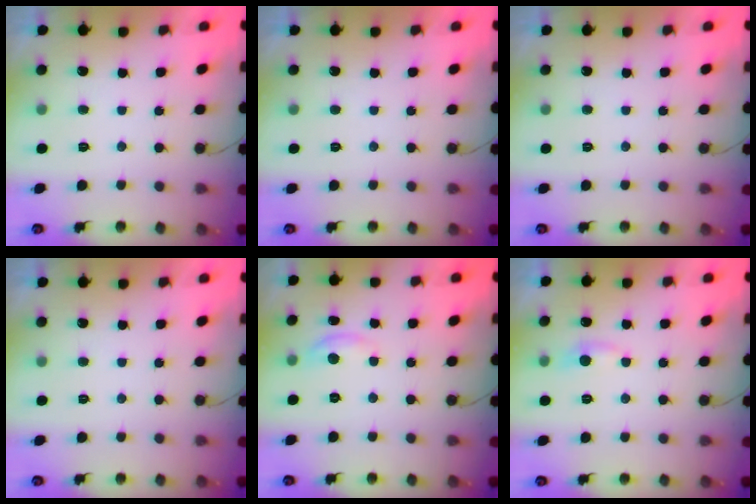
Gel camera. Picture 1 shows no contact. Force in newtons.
{"total": 0.0}
{"total": 0.0}
{"total": 0.0}
{"total": 4.4, "press": 4.4, "slide": 0.3}
{"total": 4.7, "press": 4.6, "slide": 0.6}